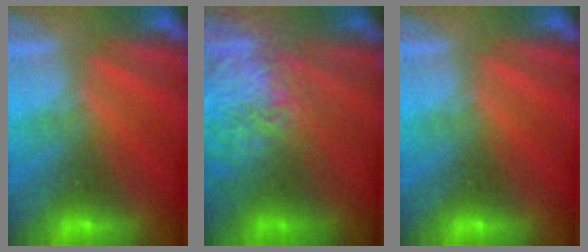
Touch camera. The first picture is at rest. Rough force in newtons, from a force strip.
{"total": 10.5}
{"total": 0.0}